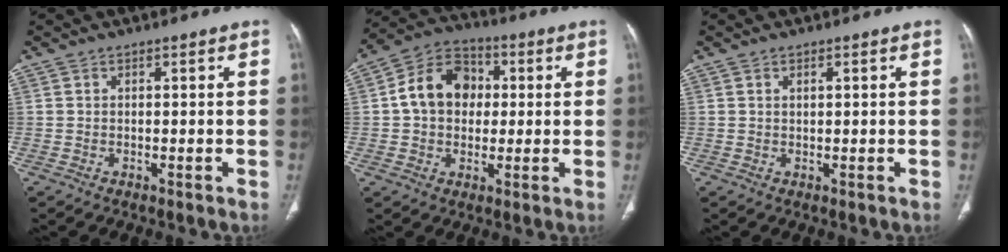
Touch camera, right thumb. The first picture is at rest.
{"total": 12.2, "force": [1.3, 9.6, 7.5], "torque": [-0.102, 0.023, 0.012]}
{"total": 0.9, "force": [0.4, 0.3, 0.8], "torque": [-0.014, 0.001, 0.008]}